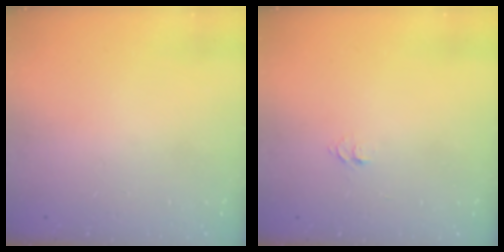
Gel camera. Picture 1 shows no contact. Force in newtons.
{"total": 4.7, "press": 4.6, "slide": 0.5}